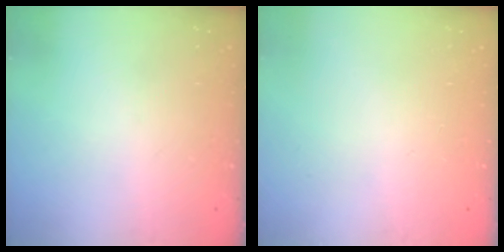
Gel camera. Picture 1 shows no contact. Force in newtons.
{"total": 0.0}